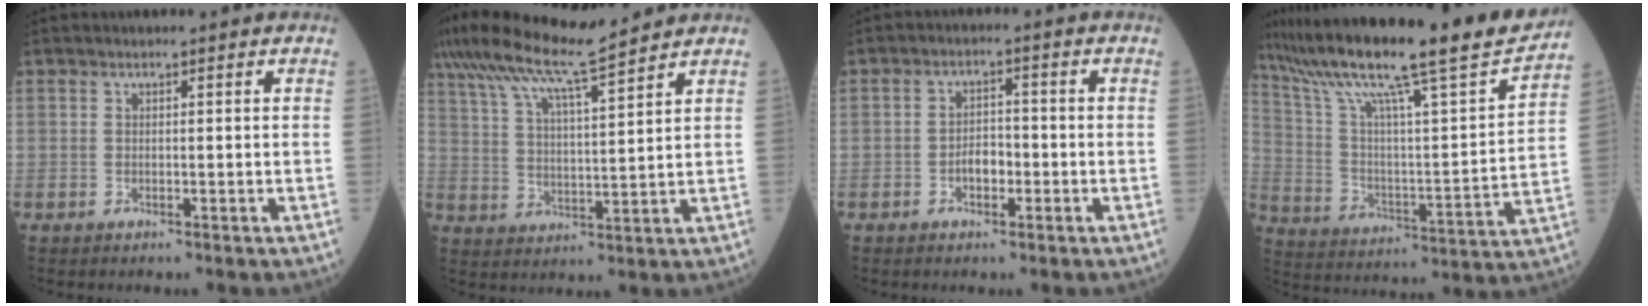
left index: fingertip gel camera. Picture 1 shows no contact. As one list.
[{"total": 13.0, "force": [11.1, -0.3, 6.7], "torque": [-0.132, 0.021, 0.191]}, {"total": 3.2, "force": [-1.3, 1.8, 2.4], "torque": [-0.041, 0.008, -0.024]}, {"total": 25.6, "force": [21.2, 0.6, 14.3], "torque": [-0.255, -0.023, 0.323]}]